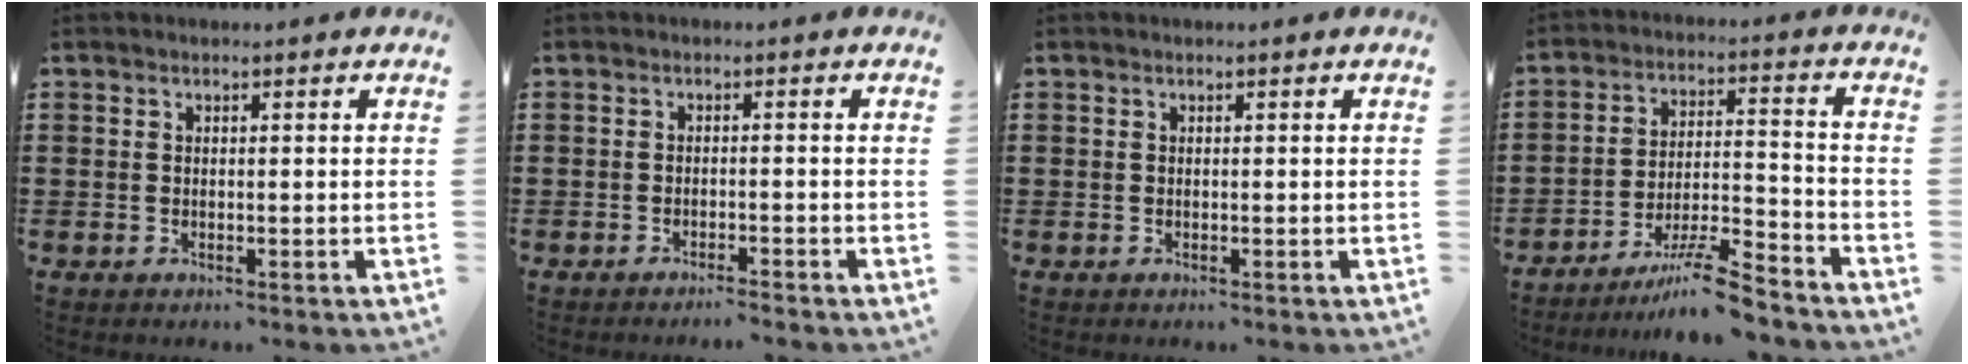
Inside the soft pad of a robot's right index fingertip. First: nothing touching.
{"total": 1.4, "force": [-1.3, -0.2, 0.4], "torque": [-0.008, 0.002, -0.026]}
{"total": 0.0}
{"total": 9.0, "force": [-7.5, 0.7, 4.9], "torque": [-0.077, 0.016, -0.140]}